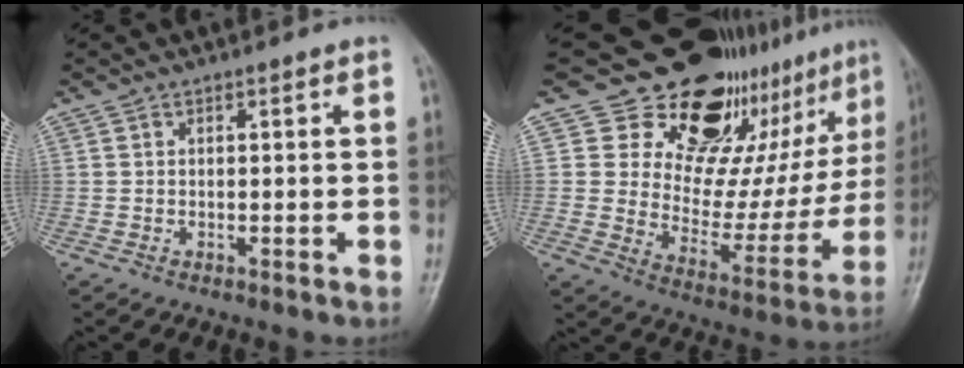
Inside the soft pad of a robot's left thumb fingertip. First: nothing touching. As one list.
[{"total": 25.2, "force": [17.0, 13.0, 13.2], "torque": [-0.133, -0.097, 0.240]}]